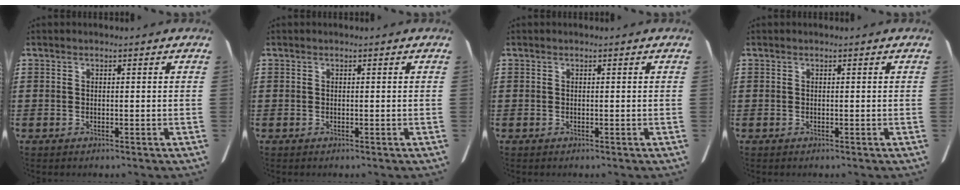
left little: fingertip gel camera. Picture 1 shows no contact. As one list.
[{"total": 0.0}, {"total": 0.0}, {"total": 0.0}]